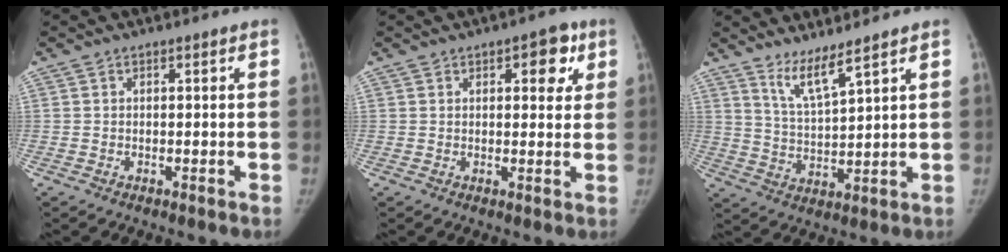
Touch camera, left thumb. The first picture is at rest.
{"total": 5.9, "force": [2.6, 3.0, 4.3], "torque": [-0.024, -0.005, 0.025]}
{"total": 6.2, "force": [4.9, 0.2, 3.8], "torque": [-0.073, -0.050, 0.103]}